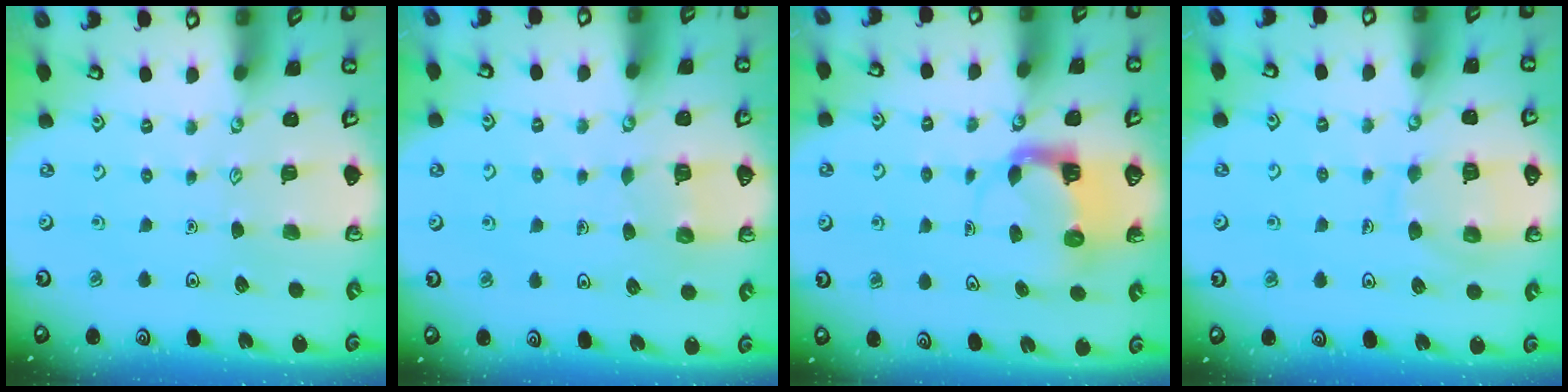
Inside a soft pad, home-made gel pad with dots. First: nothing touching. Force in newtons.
{"total": 4.1, "press": 4.1, "slide": 0.3}
{"total": 4.3, "press": 4.3, "slide": 0.2}
{"total": 9.1, "press": 9.0, "slide": 0.9}